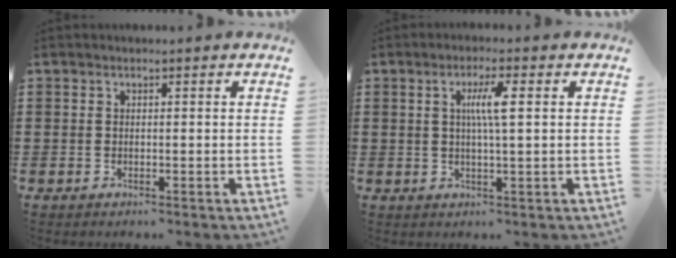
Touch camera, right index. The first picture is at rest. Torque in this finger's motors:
{"motor_torque": [0.84, -0.15, 0.26, 0.12]}